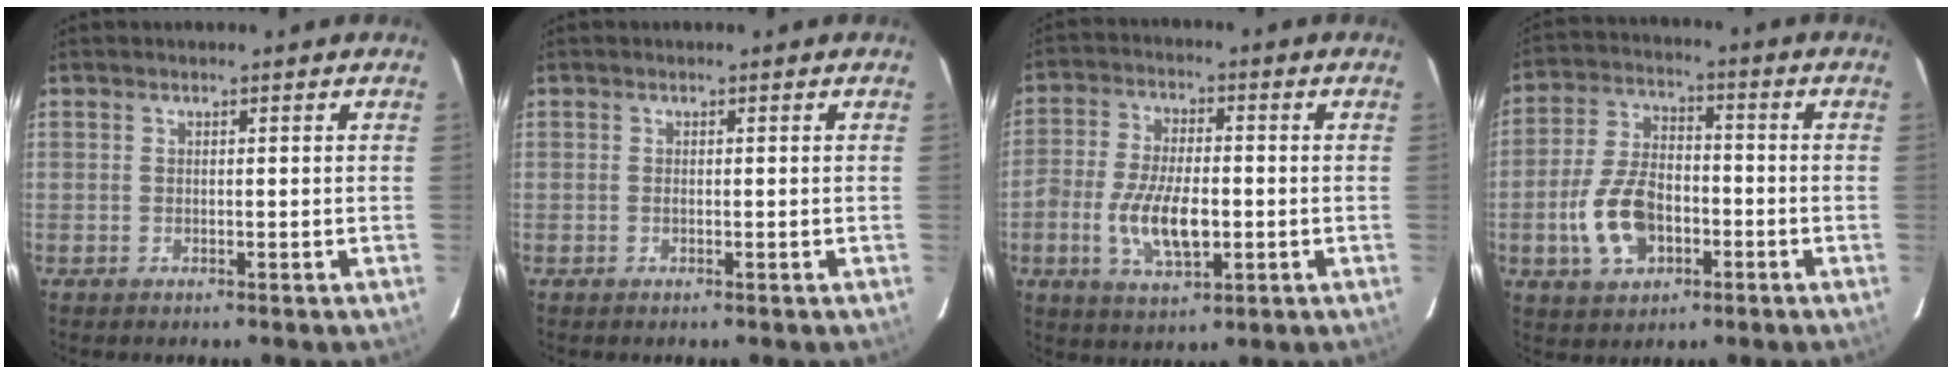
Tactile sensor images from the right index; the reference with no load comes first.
{"total": 0.0}
{"total": 10.9, "force": [-2.6, 4.9, 9.4], "torque": [-0.192, -0.004, -0.048]}
{"total": 11.9, "force": [-3.9, 7.2, 8.7], "torque": [-0.182, 0.012, -0.063]}